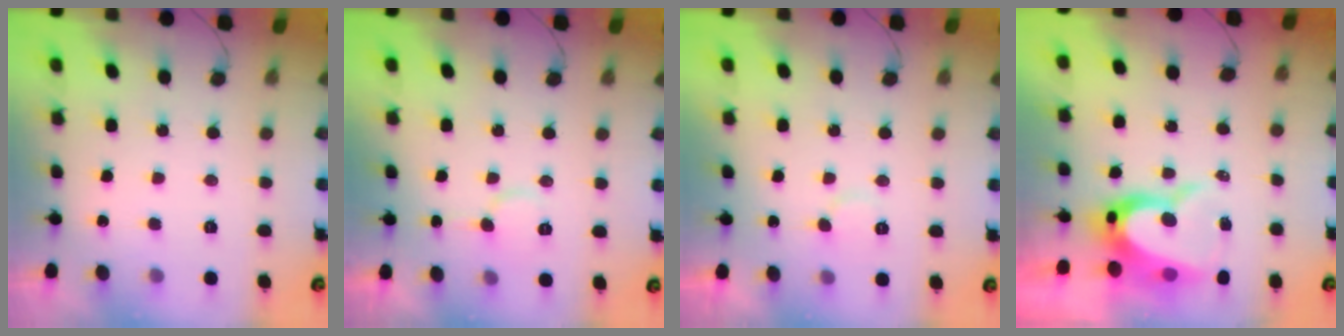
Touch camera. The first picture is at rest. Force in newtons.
{"total": 6.1, "press": 6.1, "slide": 0.2}
{"total": 5.4, "press": 5.4, "slide": 0.7}
{"total": 9.6, "press": 9.6, "slide": 0.8}